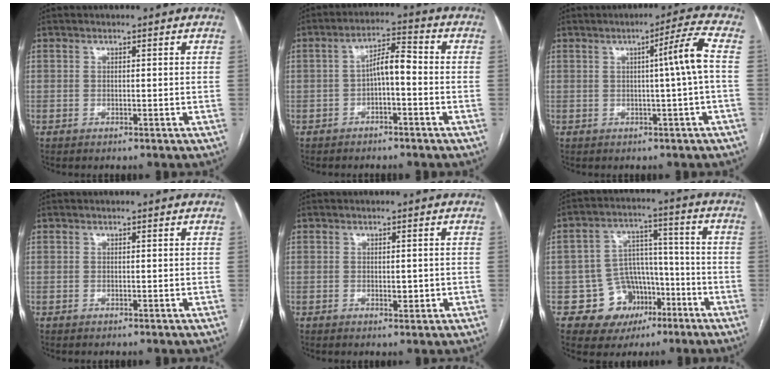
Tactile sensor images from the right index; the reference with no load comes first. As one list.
[{"total": 5.0, "force": [-1.0, 1.4, 4.7], "torque": [-0.084, 0.022, -0.017]}, {"total": 5.6, "force": [0.1, -1.5, 5.4], "torque": [-0.079, 0.006, 0.005]}, {"total": 0.0}, {"total": 1.7, "force": [-0.2, 0.8, 1.4], "torque": [-0.020, -0.001, 0.001]}, {"total": 9.9, "force": [-4.4, 8.4, 2.6], "torque": [-0.024, 0.040, -0.057]}]